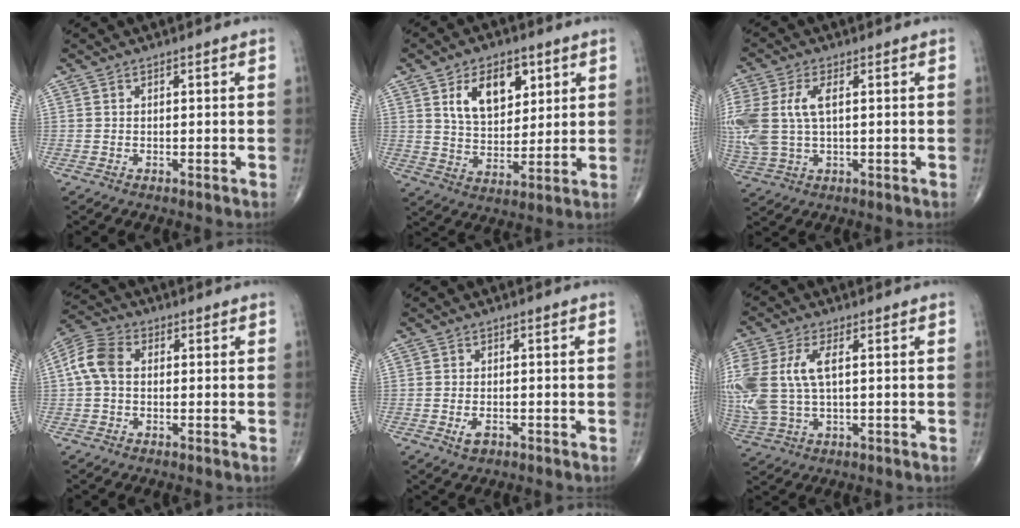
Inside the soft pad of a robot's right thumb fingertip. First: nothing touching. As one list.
[{"total": 11.7, "force": [4.9, 7.0, 8.0], "torque": [-0.097, -0.023, 0.090]}, {"total": 12.1, "force": [1.7, 6.6, 10.0], "torque": [-0.257, 0.010, 0.039]}, {"total": 7.1, "force": [0.4, 5.0, 5.1], "torque": [-0.107, 0.023, 0.000]}, {"total": 2.3, "force": [-1.0, 1.3, 1.6], "torque": [-0.028, 0.001, -0.015]}, {"total": 14.7, "force": [2.0, 7.8, 12.3], "torque": [-0.313, 0.007, 0.044]}]